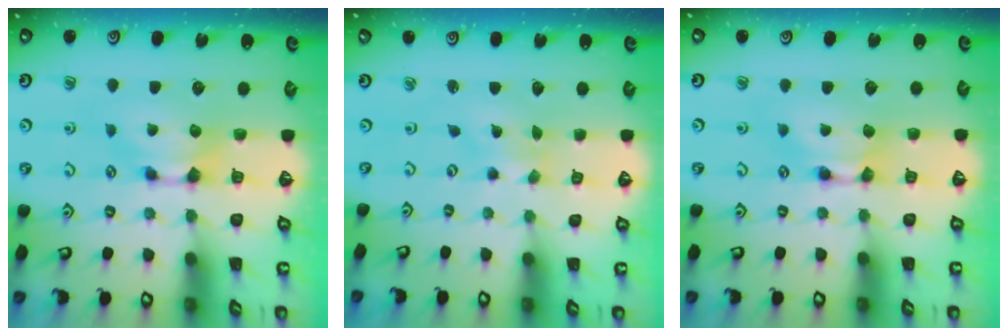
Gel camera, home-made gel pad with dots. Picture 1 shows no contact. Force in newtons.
{"total": 4.0, "press": 4.0, "slide": 0.8}
{"total": 1.5, "press": 1.5, "slide": 0.2}